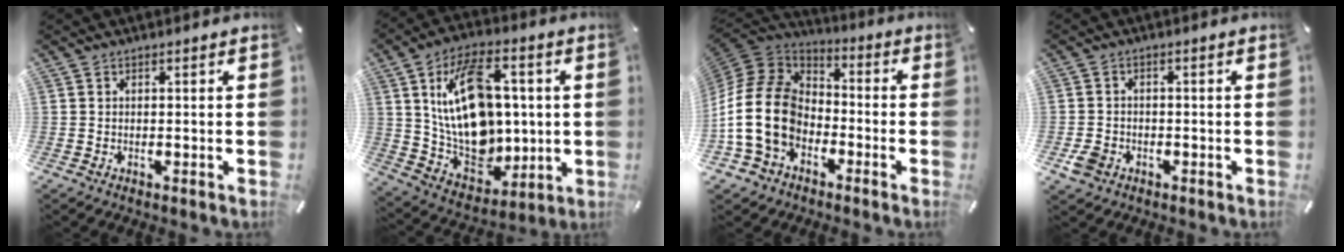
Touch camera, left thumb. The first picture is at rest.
{"total": 20.4, "force": [3.4, 13.8, 14.7], "torque": [-0.281, -0.017, 0.058]}
{"total": 18.2, "force": [-5.1, 13.8, 10.7], "torque": [-0.245, 0.026, -0.092]}
{"total": 3.9, "force": [-1.7, 3.2, 1.5], "torque": [-0.036, 0.004, -0.035]}